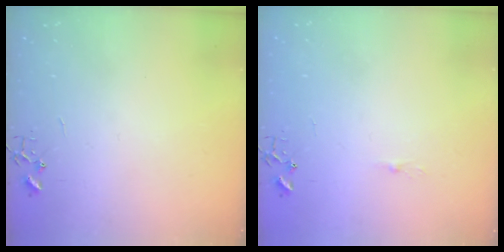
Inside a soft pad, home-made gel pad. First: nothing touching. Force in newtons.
{"total": 3.6, "press": 3.6, "slide": 0.5}